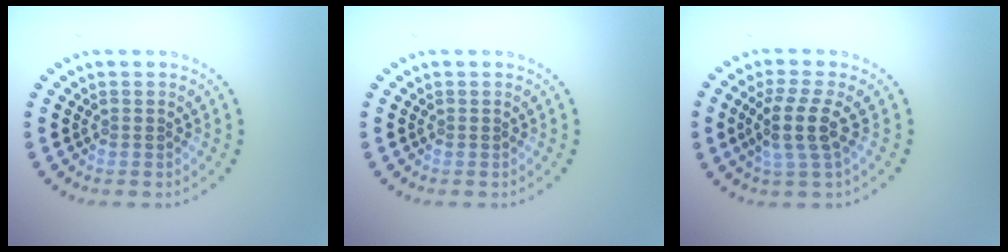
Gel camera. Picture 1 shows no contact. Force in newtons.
{"total": 0.0}
{"total": 3.4, "press": 2.6, "slide": 2.2}